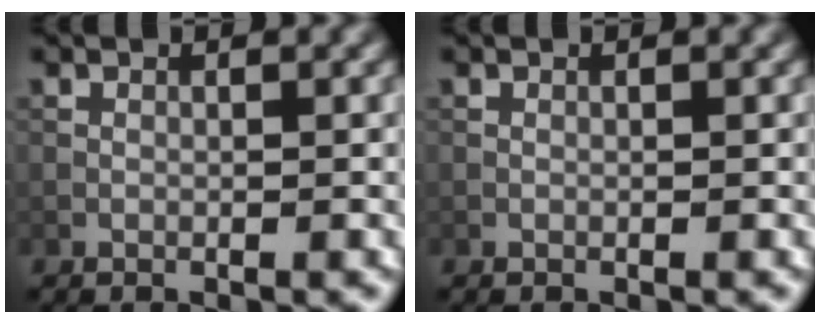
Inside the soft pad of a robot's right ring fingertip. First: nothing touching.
{"total": 0.0}